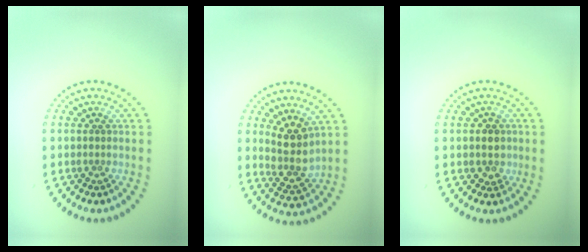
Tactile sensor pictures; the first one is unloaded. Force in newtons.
{"total": 3.3, "press": 2.7, "slide": 1.9}
{"total": 2.0, "press": 1.8, "slide": 0.8}